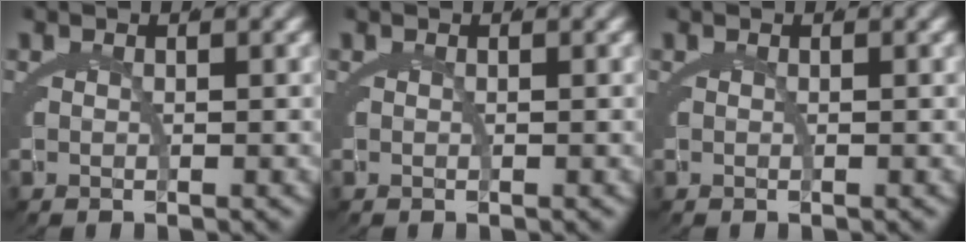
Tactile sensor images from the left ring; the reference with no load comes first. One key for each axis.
{"total": 0.0}
{"total": 0.0}